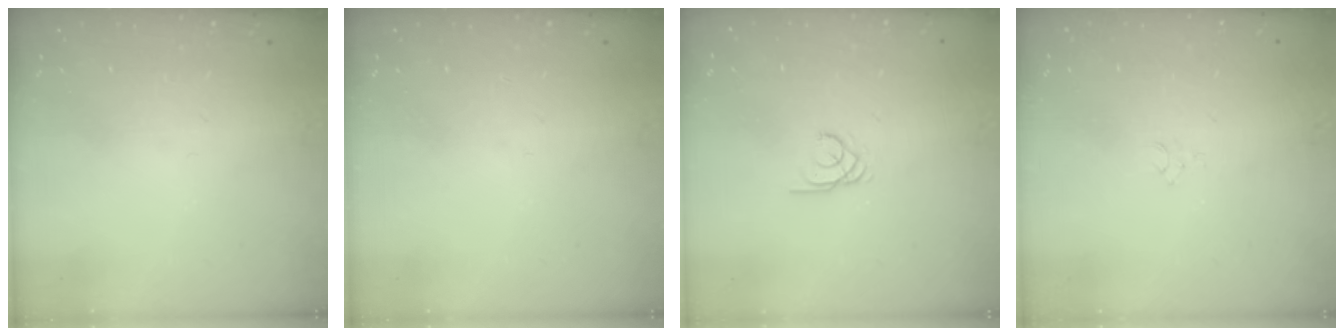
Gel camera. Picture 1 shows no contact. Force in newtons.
{"total": 0.0}
{"total": 1.9, "press": 1.9, "slide": 0.0}
{"total": 2.9, "press": 2.9, "slide": 0.3}